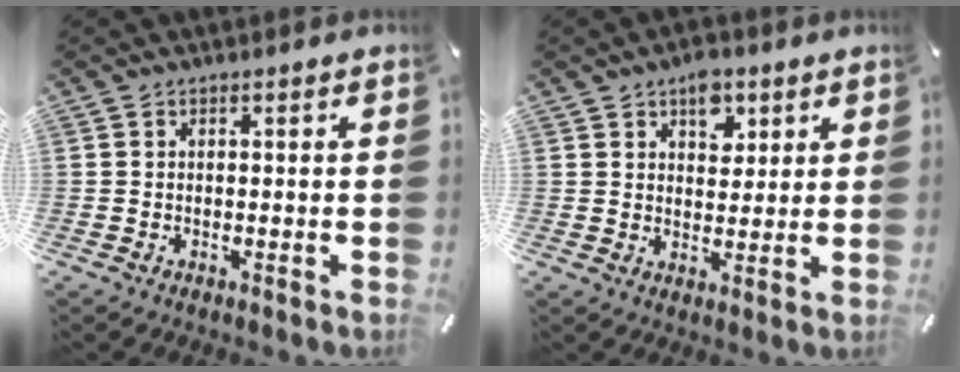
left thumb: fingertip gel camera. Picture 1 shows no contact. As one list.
[{"total": 6.8, "force": [3.7, 4.6, 3.4], "torque": [-0.023, -0.016, 0.059]}]